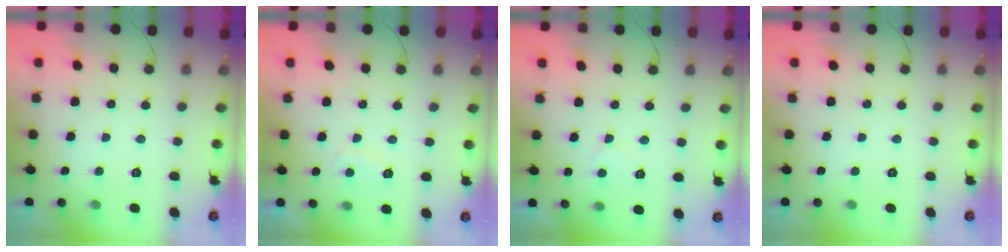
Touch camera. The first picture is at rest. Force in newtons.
{"total": 3.4, "press": 3.3, "slide": 0.8}
{"total": 2.9, "press": 2.9, "slide": 0.3}
{"total": 0.0}